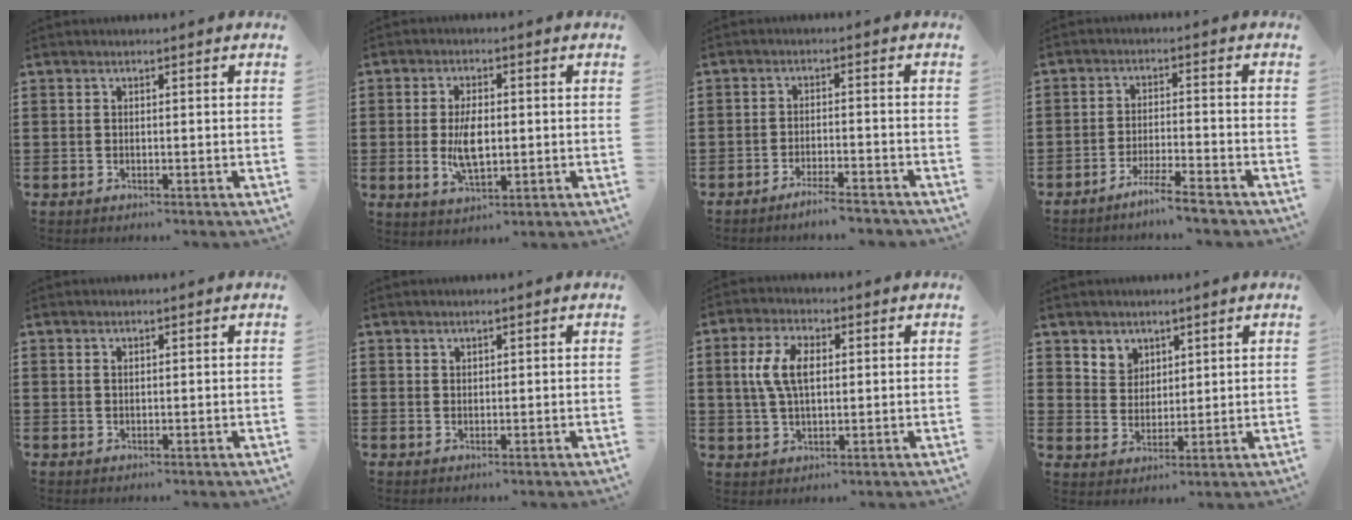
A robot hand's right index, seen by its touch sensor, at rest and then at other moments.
{"total": 6.3, "force": [-0.2, 2.8, 5.7], "torque": [-0.111, -0.006, -0.007]}
{"total": 3.1, "force": [-2.8, -0.1, 1.2], "torque": [-0.021, 0.001, -0.056]}
{"total": 4.5, "force": [-4.0, -0.4, 1.9], "torque": [-0.039, -0.008, -0.078]}
{"total": 0.6, "force": [0.3, 0.3, 0.4], "torque": [-0.009, 0.001, 0.006]}
{"total": 1.0, "force": [0.9, 0.5, 0.1], "torque": [-0.003, 0.001, 0.018]}
{"total": 6.8, "force": [1.1, 3.6, 5.6], "torque": [-0.133, 0.010, 0.013]}
{"total": 4.3, "force": [3.0, 3.1, 0.0], "torque": [-0.020, 0.004, 0.056]}